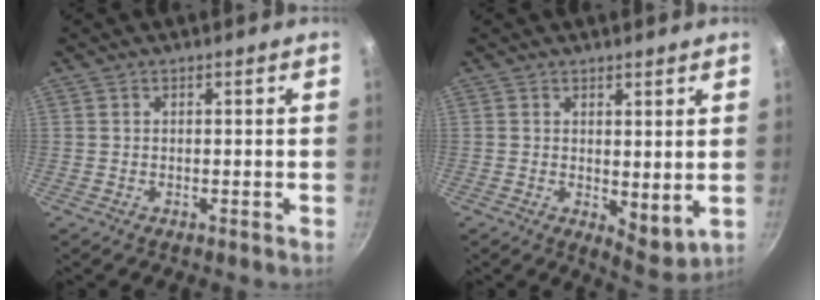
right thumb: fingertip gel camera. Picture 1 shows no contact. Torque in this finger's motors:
{"motor_torque": [-0.48, -0.06, -0.20, -0.06, 0.03]}